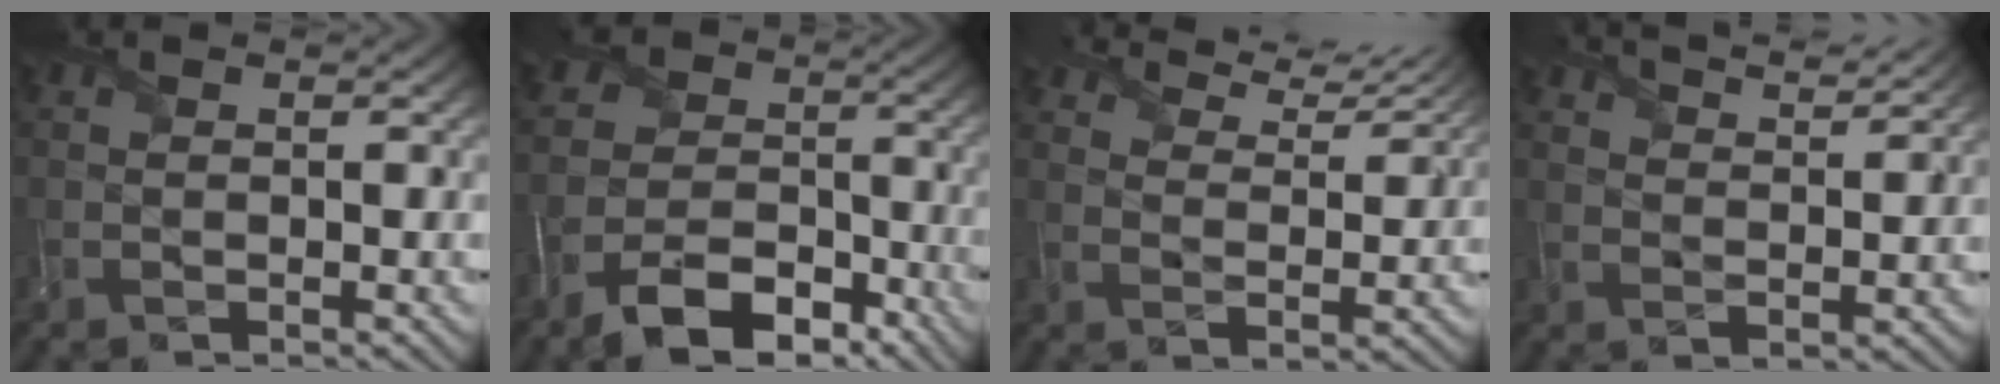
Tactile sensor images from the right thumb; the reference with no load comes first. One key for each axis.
{"total": 10.8, "fx": -6.7, "fy": 6.6, "fz": 5.3, "tx": -0.093, "ty": -0.025, "tz": -0.129}
{"total": 8.2, "fx": 7.1, "fy": 2.3, "fz": 3.3, "tx": -0.075, "ty": 0.009, "tz": 0.118}
{"total": 7.5, "fx": 6.4, "fy": 1.9, "fz": 3.4, "tx": -0.063, "ty": 0.004, "tz": 0.092}